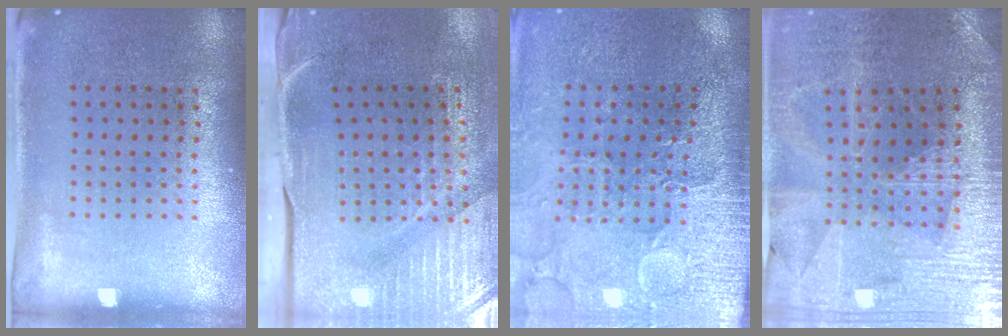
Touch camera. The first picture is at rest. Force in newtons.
{"total": 4.7, "press": 4.0, "slide": 2.5}
{"total": 3.4, "press": 3.4, "slide": 0.4}
{"total": 3.0, "press": 2.9, "slide": 0.4}